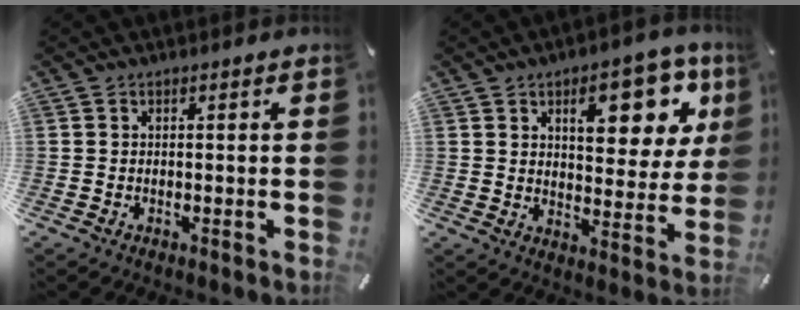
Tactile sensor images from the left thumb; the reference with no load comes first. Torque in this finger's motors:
{"motor_torque": [2.54, 2.47, 1.46, -1.31, 0.43]}